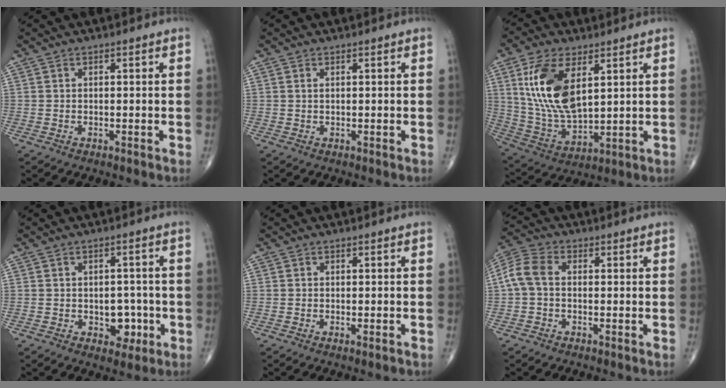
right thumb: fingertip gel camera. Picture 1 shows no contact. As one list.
[{"total": 0.5, "force": [0.2, 0.2, 0.4], "torque": [-0.012, 0.005, 0.006]}, {"total": 16.0, "force": [5.4, 7.8, 12.9], "torque": [-0.253, -0.022, 0.116]}, {"total": 5.2, "force": [-1.4, 3.8, 3.3], "torque": [-0.006, 0.008, -0.014]}, {"total": 1.0, "force": [-0.5, 0.2, 0.9], "torque": [-0.017, -0.003, -0.006]}, {"total": 6.0, "force": [-0.1, 3.9, 4.6], "torque": [-0.101, 0.018, -0.011]}]